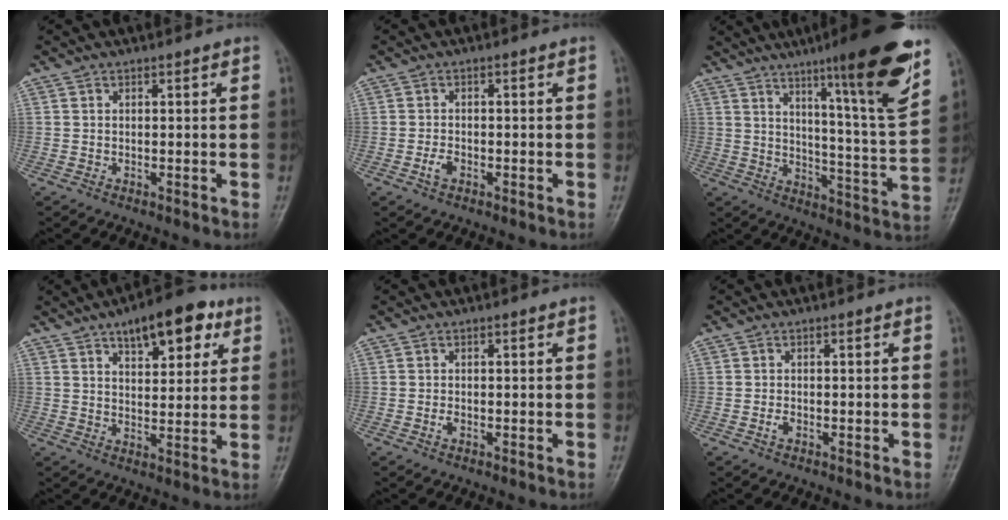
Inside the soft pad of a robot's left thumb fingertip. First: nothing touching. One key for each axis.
{"total": 2.0, "fx": -1.0, "fy": 1.2, "fz": 1.3, "tx": -0.028, "ty": 0.006, "tz": -0.020}
{"total": 19.8, "fx": 11.8, "fy": 1.6, "fz": 15.9, "tx": -0.204, "ty": -0.063, "tz": 0.174}
{"total": 12.4, "fx": 6.6, "fy": 5.6, "fz": 8.9, "tx": -0.092, "ty": -0.016, "tz": 0.092}
{"total": 0.9, "fx": -0.4, "fy": 0.5, "fz": 0.6, "tx": -0.013, "ty": 0.001, "tz": -0.008}
{"total": 1.2, "fx": -0.5, "fy": 0.7, "fz": 0.8, "tx": -0.017, "ty": 0.002, "tz": -0.011}